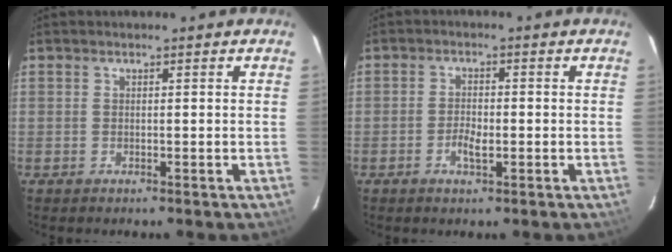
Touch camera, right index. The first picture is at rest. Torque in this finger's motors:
{"motor_torque": [-0.04, -0.04, 0.04, 0.01]}